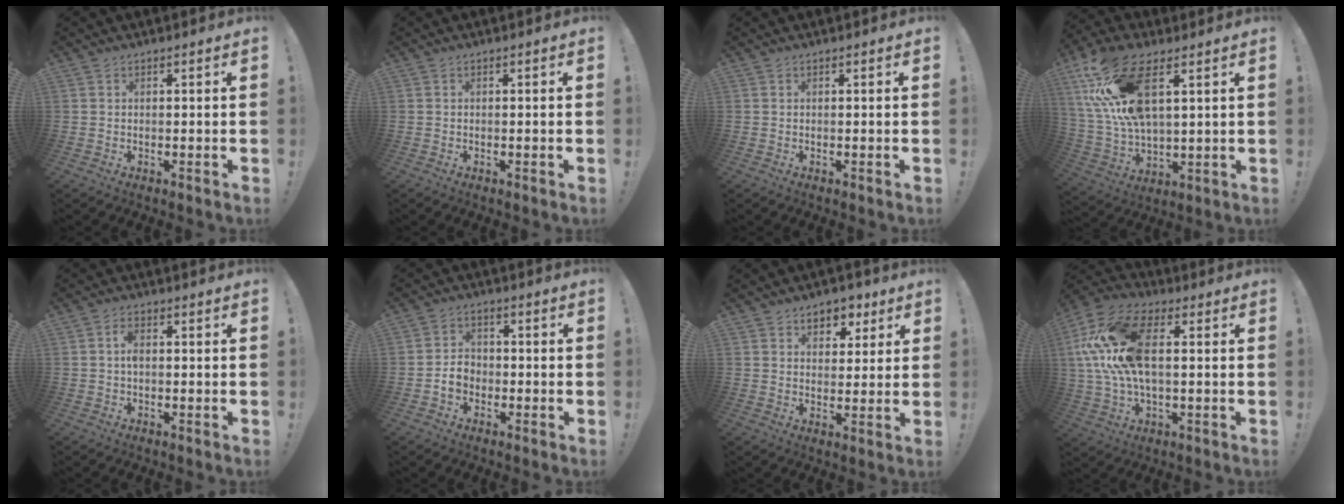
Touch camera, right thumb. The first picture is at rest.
{"total": 0.0}
{"total": 0.0}
{"total": 19.7, "force": [8.8, 9.1, 15.1], "torque": [-0.308, -0.029, 0.157]}
{"total": 2.8, "force": [0.1, 1.5, 2.3], "torque": [-0.040, 0.004, -0.001]}
{"total": 5.0, "force": [-2.1, 3.9, 2.4], "torque": [-0.040, 0.011, -0.039]}
{"total": 6.8, "force": [3.7, 5.2, 2.3], "torque": [-0.026, -0.018, 0.068]}
{"total": 19.7, "force": [3.2, 10.4, 16.4], "torque": [-0.316, 0.005, 0.057]}